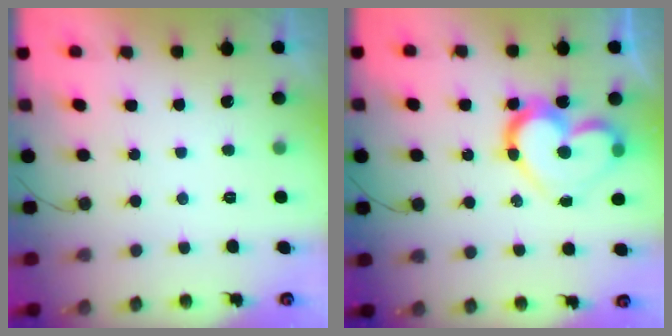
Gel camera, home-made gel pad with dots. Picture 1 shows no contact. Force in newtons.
{"total": 15.0, "press": 14.8, "slide": 2.0}